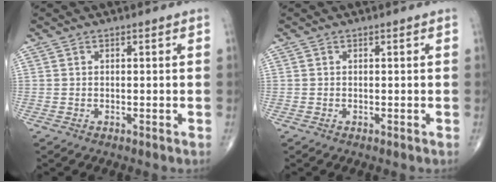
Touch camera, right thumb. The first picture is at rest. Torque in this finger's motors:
{"motor_torque": [0.17, 0.03, 0.08, 0.01, 0.02]}